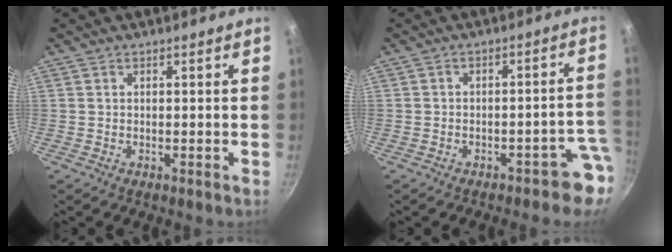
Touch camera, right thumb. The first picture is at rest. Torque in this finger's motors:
{"motor_torque": [1.34, 0.96, 0.25, -0.97, 0.17]}